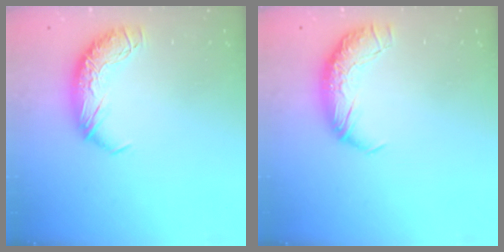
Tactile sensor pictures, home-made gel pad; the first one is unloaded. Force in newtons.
{"total": 2.4, "press": 1.1, "slide": 2.2}